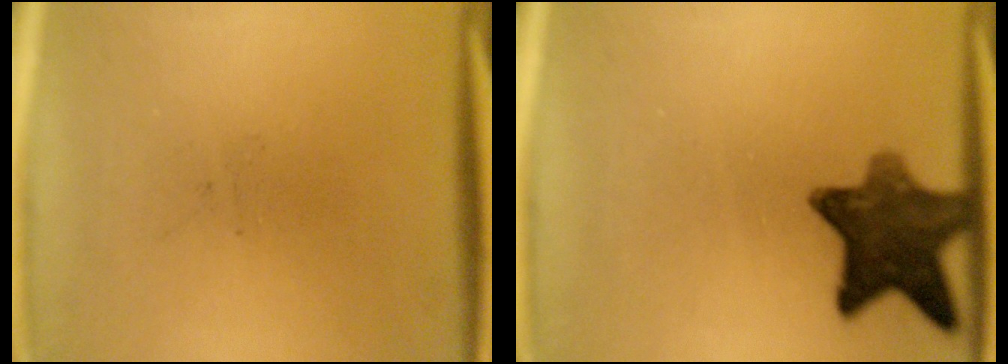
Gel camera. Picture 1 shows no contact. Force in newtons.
{"total": 10.1}